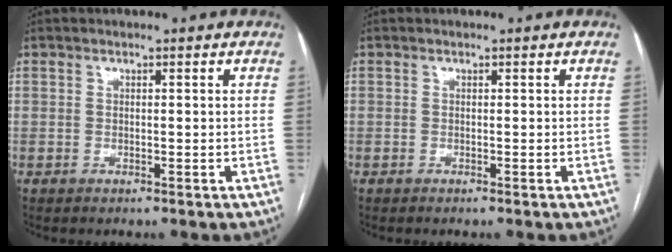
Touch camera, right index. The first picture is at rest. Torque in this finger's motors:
{"motor_torque": [0.09, 0.00, -0.02, -0.03]}